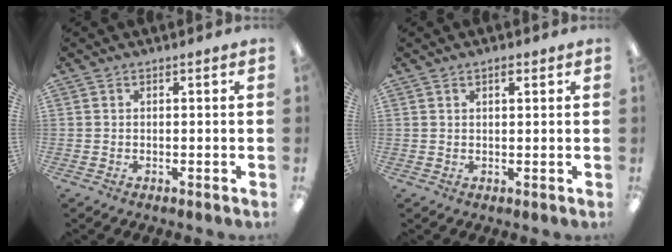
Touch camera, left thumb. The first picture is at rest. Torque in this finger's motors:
{"motor_torque": [-0.31, -0.27, -0.44, 0.00, -0.02]}